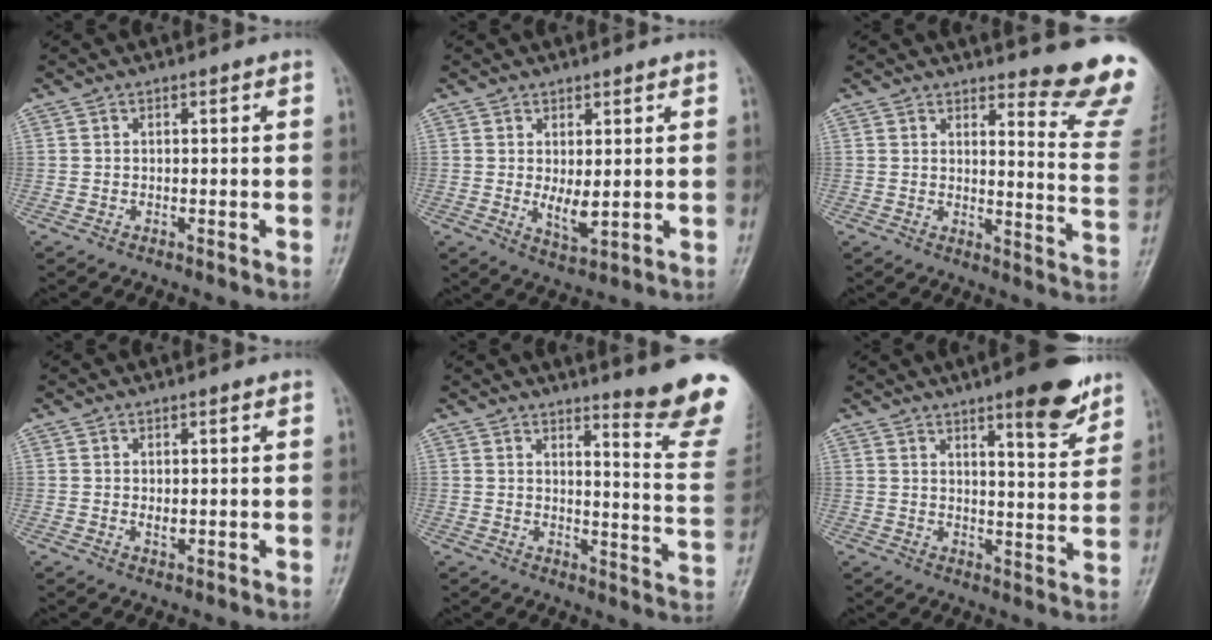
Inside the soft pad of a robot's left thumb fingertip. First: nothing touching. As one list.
[{"total": 4.3, "force": [0.4, 1.6, 3.9], "torque": [-0.063, -0.016, 0.015]}, {"total": 13.1, "force": [11.9, 1.3, 5.3], "torque": [-0.040, -0.142, 0.124]}, {"total": 1.5, "force": [0.3, 0.7, 1.2], "torque": [-0.019, -0.006, 0.008]}, {"total": 14.8, "force": [12.2, 0.6, 8.3], "torque": [-0.084, -0.132, 0.143]}, {"total": 10.7, "force": [7.2, 2.4, 7.6], "torque": [-0.082, -0.044, 0.097]}]